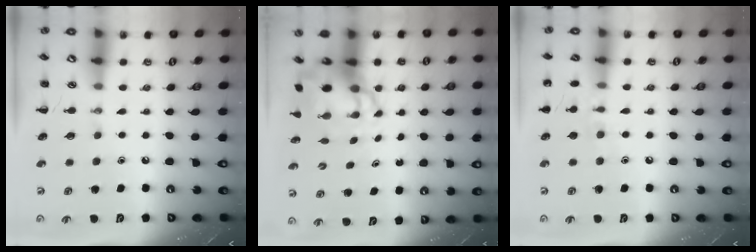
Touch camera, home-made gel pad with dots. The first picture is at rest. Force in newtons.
{"total": 6.1, "press": 5.8, "slide": 1.9}
{"total": 7.5, "press": 7.2, "slide": 2.0}